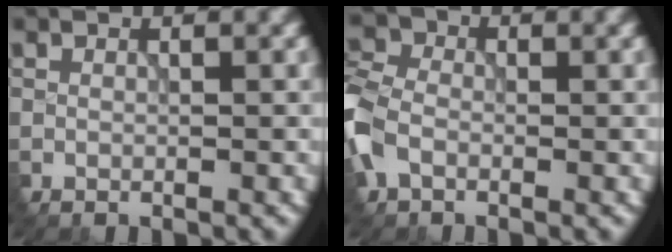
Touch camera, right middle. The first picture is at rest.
{"total": 4.5, "force": [-1.8, 3.1, 2.7], "torque": [-0.077, 0.005, -0.057]}